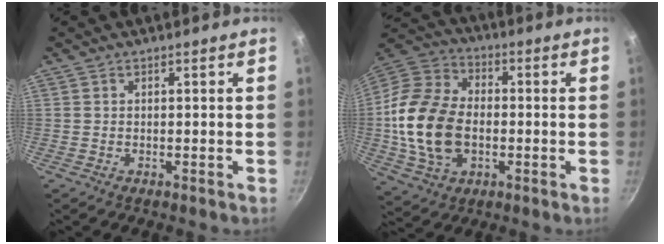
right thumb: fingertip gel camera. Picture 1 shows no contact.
{"total": 18.7, "force": [-1.9, 12.9, 13.4], "torque": [-0.245, 0.022, -0.038]}